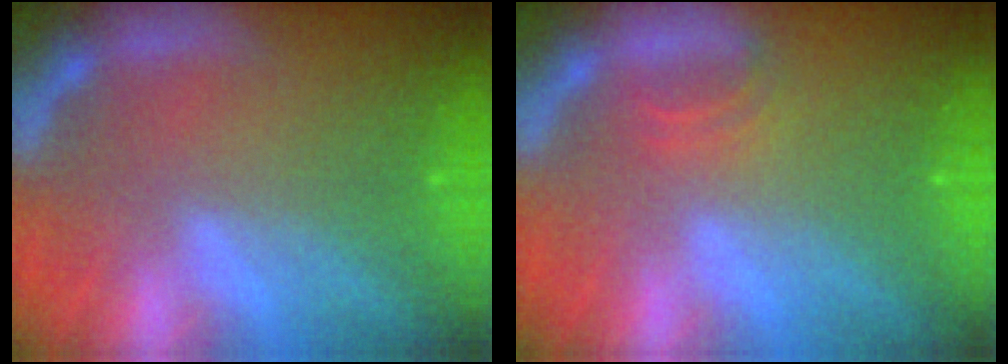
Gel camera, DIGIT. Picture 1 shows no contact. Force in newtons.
{"total": 1.4}